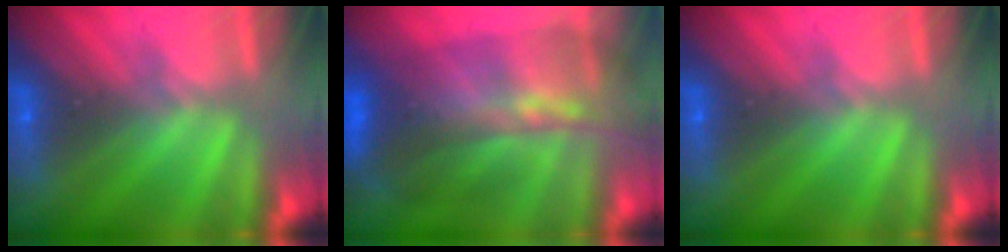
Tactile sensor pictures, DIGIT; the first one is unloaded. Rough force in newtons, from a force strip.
{"total": 8.7}
{"total": 0.0}